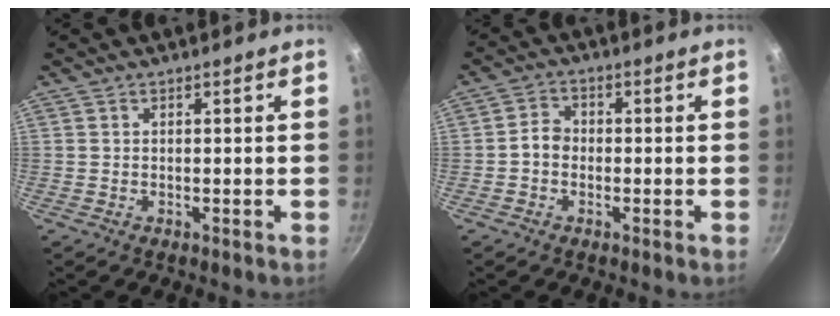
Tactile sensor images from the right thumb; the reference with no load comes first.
{"total": 3.4, "force": [-0.7, 2.8, 1.8], "torque": [-0.017, 0.019, -0.021]}